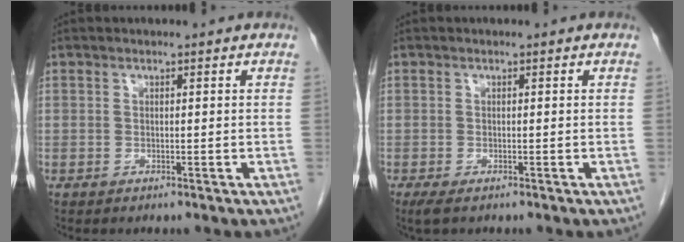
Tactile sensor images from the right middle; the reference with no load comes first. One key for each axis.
{"total": 2.2, "fx": -1.5, "fy": 0.8, "fz": 1.5, "tx": -0.029, "ty": -0.008, "tz": -0.023}